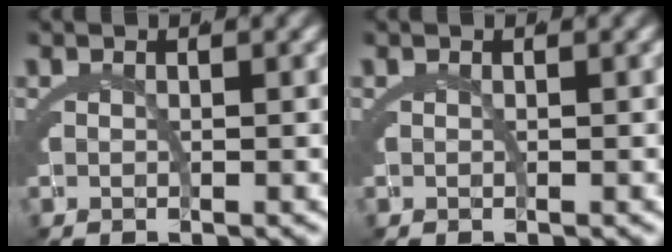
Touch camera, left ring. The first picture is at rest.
{"total": 0.0}